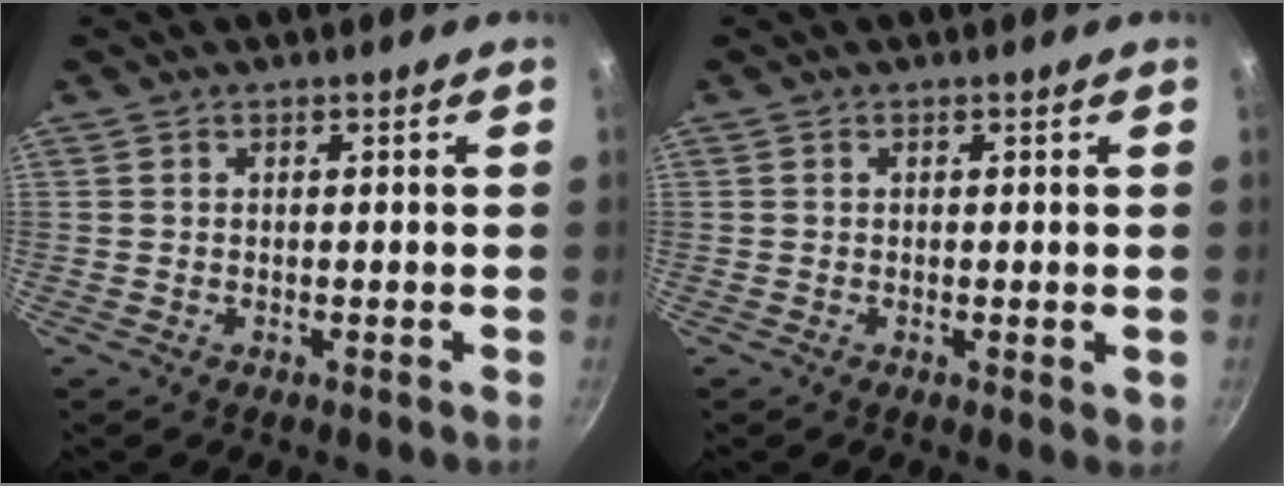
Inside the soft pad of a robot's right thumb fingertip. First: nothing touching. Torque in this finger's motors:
{"motor_torque": [-0.29, 0.33, -0.36, 0.15, 0.06]}